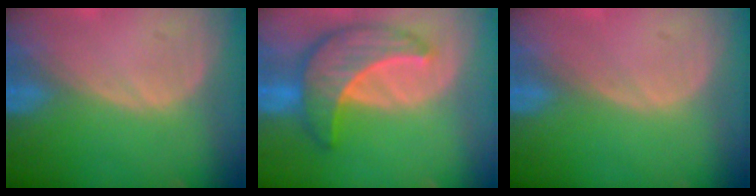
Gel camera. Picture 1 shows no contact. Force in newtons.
{"total": 8.8, "press": 8.8, "slide": 0.6}
{"total": 0.0}